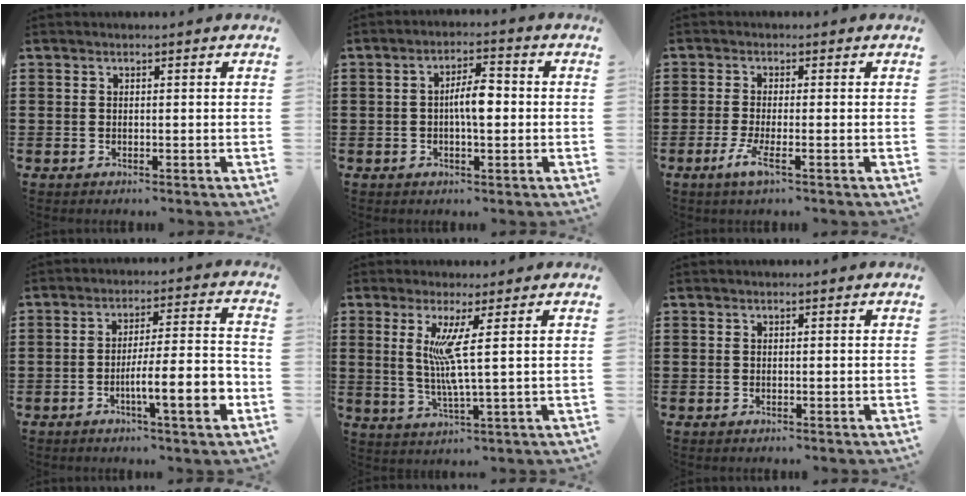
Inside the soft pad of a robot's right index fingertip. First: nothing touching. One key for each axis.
{"total": 5.0, "fx": -0.3, "fy": 1.6, "fz": 4.7, "tx": -0.085, "ty": 0.007, "tz": -0.008}
{"total": 3.8, "fx": -1.8, "fy": 0.3, "fz": 3.4, "tx": -0.078, "ty": -0.014, "tz": -0.036}
{"total": 9.3, "fx": -3.6, "fy": 1.2, "fz": 8.5, "tx": -0.130, "ty": -0.003, "tz": -0.064}
{"total": 6.8, "fx": 1.7, "fy": -0.2, "fz": 6.6, "tx": -0.138, "ty": -0.012, "tz": 0.022}
{"total": 0.0}